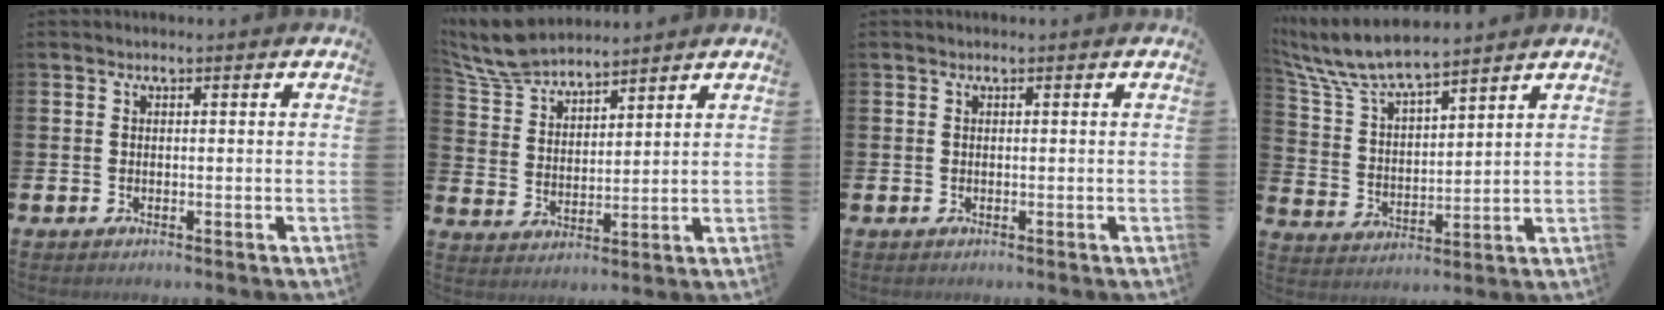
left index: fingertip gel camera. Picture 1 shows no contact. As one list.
[{"total": 7.5, "force": [7.1, 1.6, 1.9], "torque": [-0.070, -0.029, 0.132]}, {"total": 0.0}, {"total": 7.9, "force": [7.5, 1.2, 2.4], "torque": [-0.084, -0.040, 0.133]}]